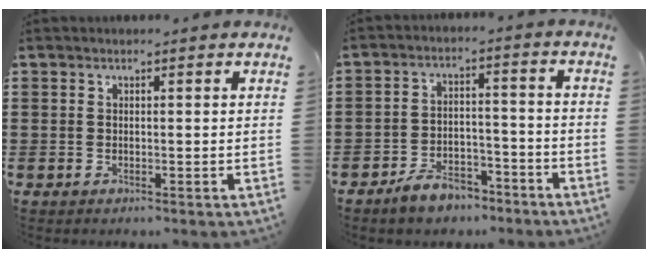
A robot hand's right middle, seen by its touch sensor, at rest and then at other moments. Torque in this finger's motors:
{"motor_torque": [2.14, 0.00, 0.22, 0.08]}